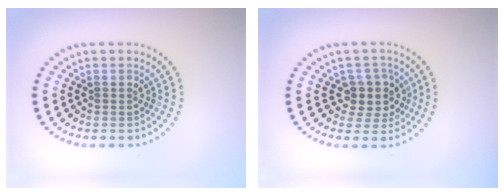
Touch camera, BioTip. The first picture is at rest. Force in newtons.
{"total": 3.0, "press": 2.6, "slide": 1.4}